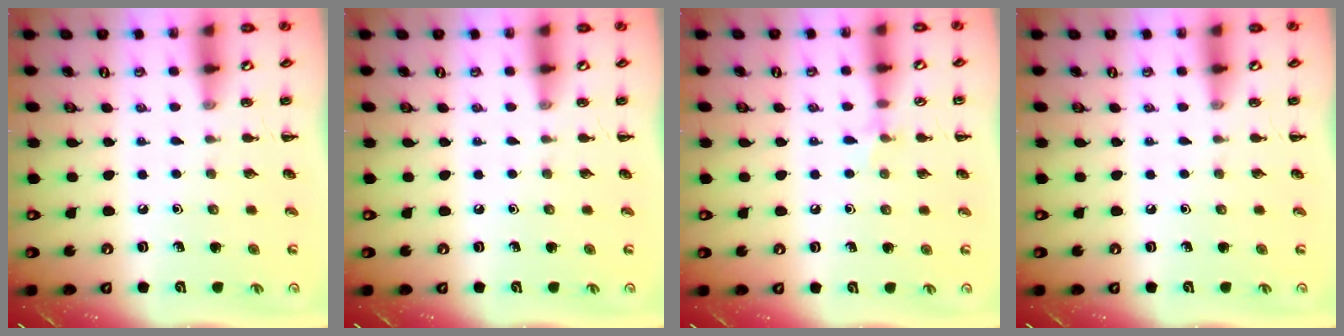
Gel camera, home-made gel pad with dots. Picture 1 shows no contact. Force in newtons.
{"total": 0.0}
{"total": 5.1, "press": 4.8, "slide": 1.8}
{"total": 0.0}